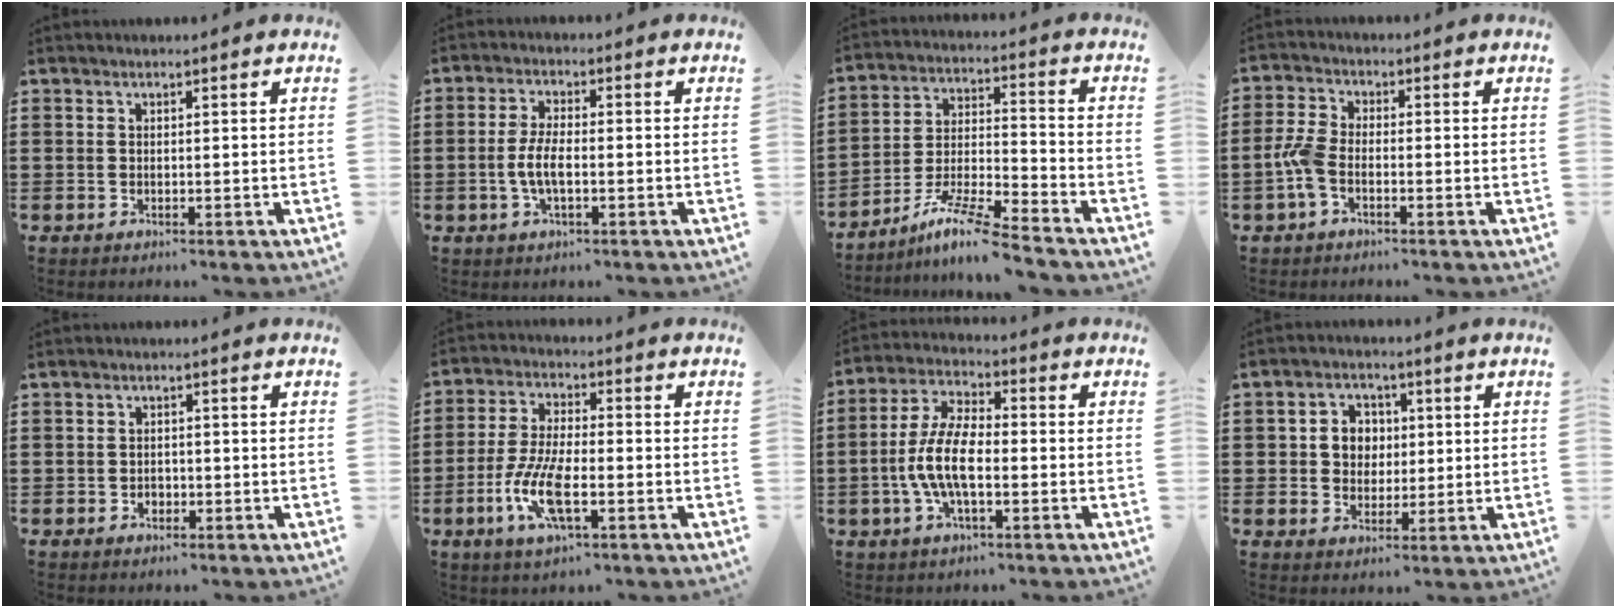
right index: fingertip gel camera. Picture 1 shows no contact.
{"total": 4.4, "force": [-1.1, 1.4, 4.0], "torque": [-0.091, -0.003, -0.027]}
{"total": 9.3, "force": [-7.6, 0.5, 5.4], "torque": [-0.107, 0.005, -0.149]}
{"total": 4.3, "force": [-1.6, 1.9, 3.5], "torque": [-0.089, -0.003, -0.037]}
{"total": 1.4, "force": [-0.6, 1.2, 0.4], "torque": [-0.010, 0.001, -0.014]}
{"total": 8.8, "force": [-3.1, 3.0, 7.7], "torque": [-0.180, -0.018, -0.061]}
{"total": 8.9, "force": [-2.1, 3.6, 7.9], "torque": [-0.189, -0.011, -0.048]}
{"total": 4.9, "force": [0.4, 4.5, 1.8], "torque": [-0.046, 0.012, 0.002]}